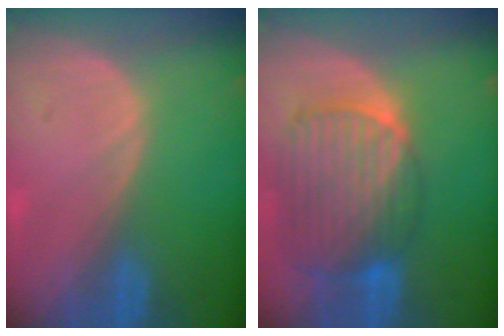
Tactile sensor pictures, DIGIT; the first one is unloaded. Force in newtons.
{"total": 10.7, "press": 9.2, "slide": 5.4}